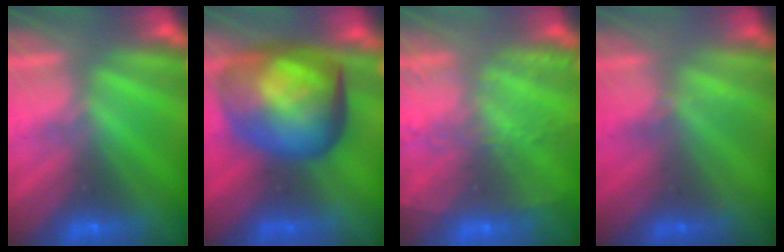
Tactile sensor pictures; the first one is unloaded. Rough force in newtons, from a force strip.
{"total": 7.2}
{"total": 9.1}
{"total": 2.3}